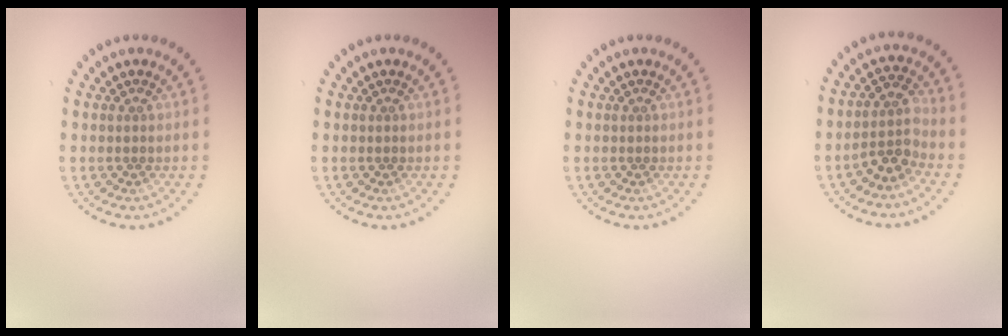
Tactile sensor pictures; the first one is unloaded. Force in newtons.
{"total": 0.0}
{"total": 0.0}
{"total": 2.6, "press": 1.9, "slide": 1.7}